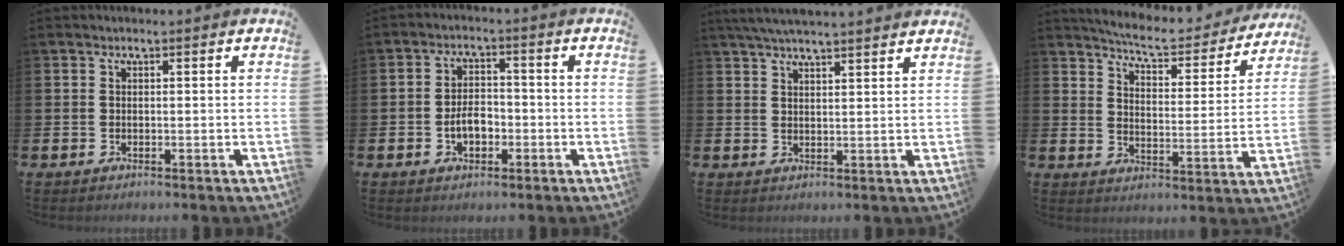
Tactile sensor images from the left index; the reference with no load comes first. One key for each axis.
{"total": 4.0, "fx": -1.5, "fy": 2.4, "fz": 2.8, "tx": -0.041, "ty": 0.002, "tz": -0.032}
{"total": 4.3, "fx": 4.1, "fy": -0.2, "fz": 1.2, "tx": -0.038, "ty": -0.011, "tz": 0.076}
{"total": 6.6, "fx": 6.3, "fy": 0.7, "fz": 2.0, "tx": -0.061, "ty": -0.044, "tz": 0.105}